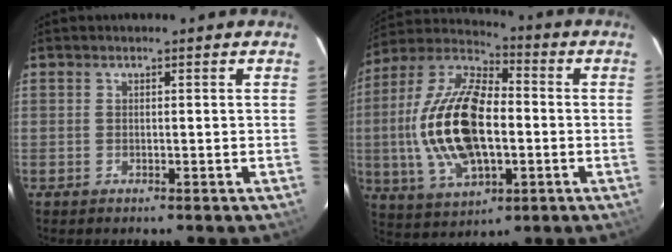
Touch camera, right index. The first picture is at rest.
{"total": 20.7, "force": [-1.9, 10.5, 17.7], "torque": [-0.367, 0.007, -0.032]}